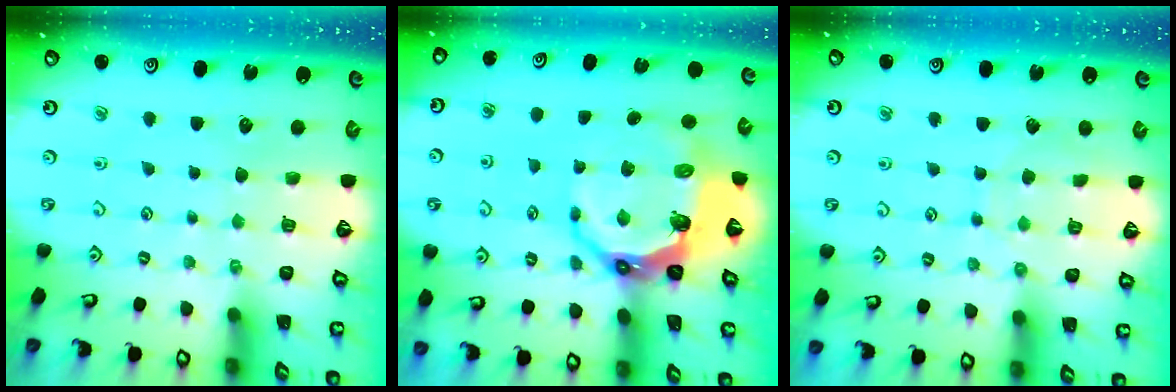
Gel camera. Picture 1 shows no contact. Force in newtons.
{"total": 11.6, "press": 10.6, "slide": 4.9}
{"total": 5.0, "press": 5.0, "slide": 0.6}